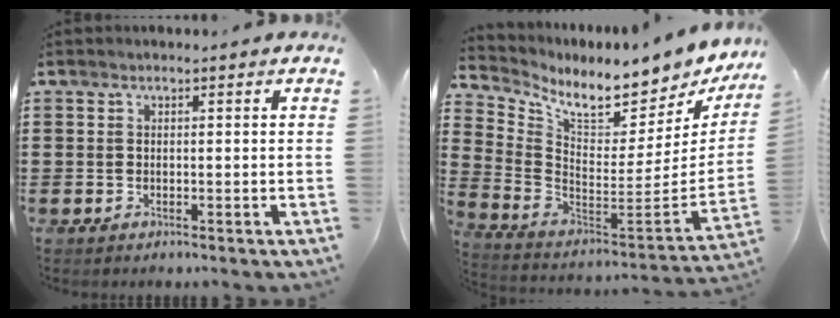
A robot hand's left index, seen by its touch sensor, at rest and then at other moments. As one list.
[{"total": 7.1, "force": [6.5, 0.9, 2.7], "torque": [-0.076, -0.072, 0.105]}]